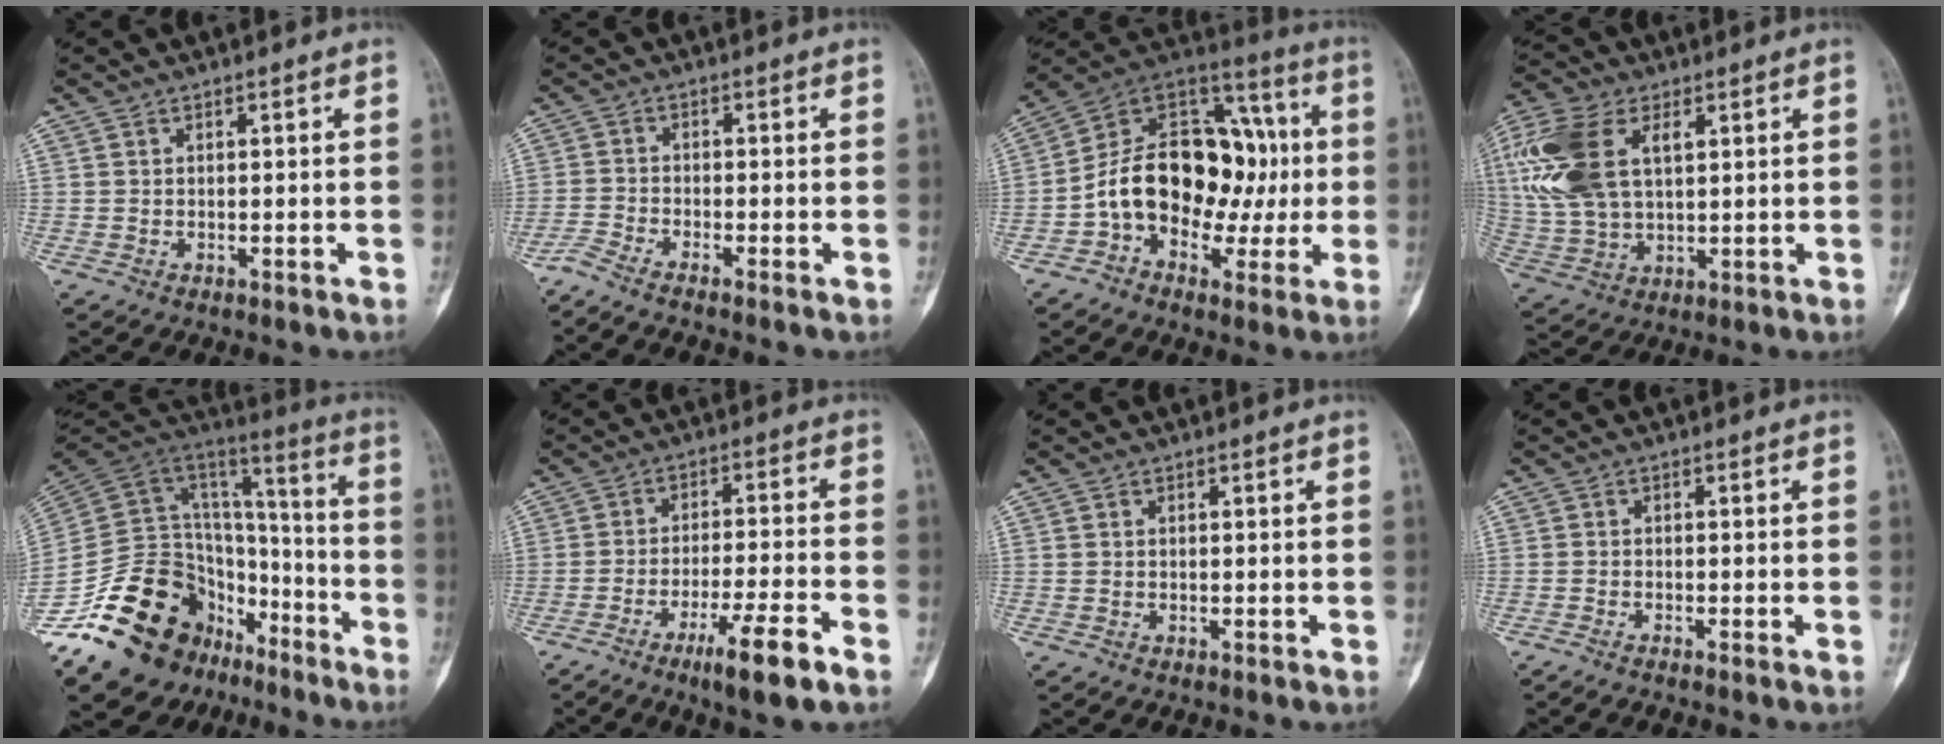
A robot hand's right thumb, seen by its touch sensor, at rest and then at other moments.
{"total": 3.2, "force": [-2.7, -0.5, 1.7], "torque": [-0.056, 0.007, -0.065]}
{"total": 21.4, "force": [-1.7, 14.9, 15.2], "torque": [-0.208, 0.053, -0.028]}
{"total": 17.4, "force": [5.3, 10.1, 13.1], "torque": [-0.286, 0.004, 0.102]}
{"total": 29.9, "force": [-15.9, 20.6, 14.6], "torque": [-0.279, 0.110, -0.255]}
{"total": 9.9, "force": [-5.9, 0.6, 8.0], "torque": [-0.148, 0.018, -0.097]}
{"total": 0.0}
{"total": 1.5, "force": [-1.1, -0.3, 0.9], "torque": [-0.022, 0.005, -0.023]}